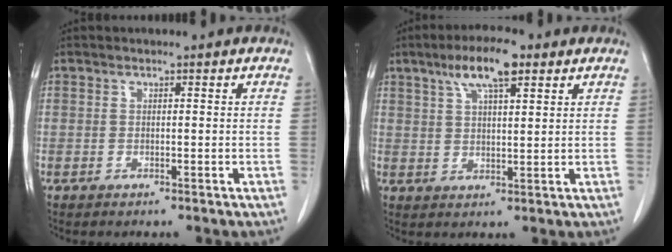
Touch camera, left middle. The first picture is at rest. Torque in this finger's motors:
{"motor_torque": [1.17, -0.90, 0.10, 0.04]}